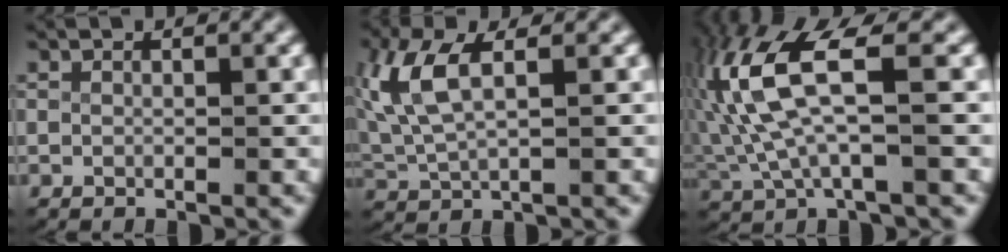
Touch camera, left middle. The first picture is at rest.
{"total": 4.6, "force": [1.5, 2.3, 3.7], "torque": [-0.102, -0.005, 0.036]}
{"total": 8.2, "force": [1.2, 3.8, 7.1], "torque": [-0.174, -0.008, 0.030]}